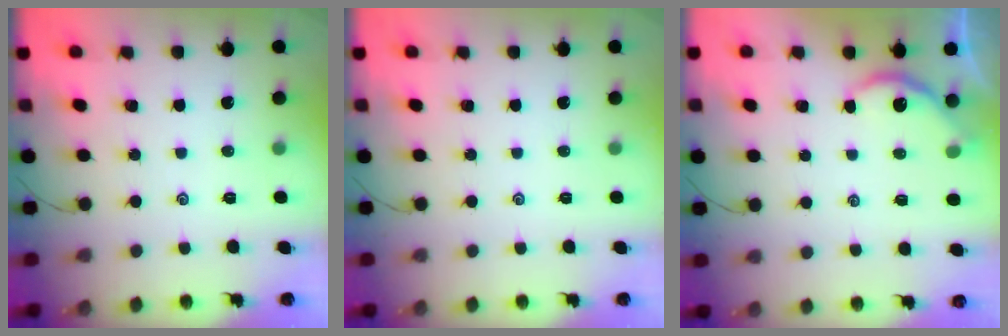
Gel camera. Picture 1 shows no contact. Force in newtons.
{"total": 0.0}
{"total": 3.2, "press": 3.1, "slide": 0.4}